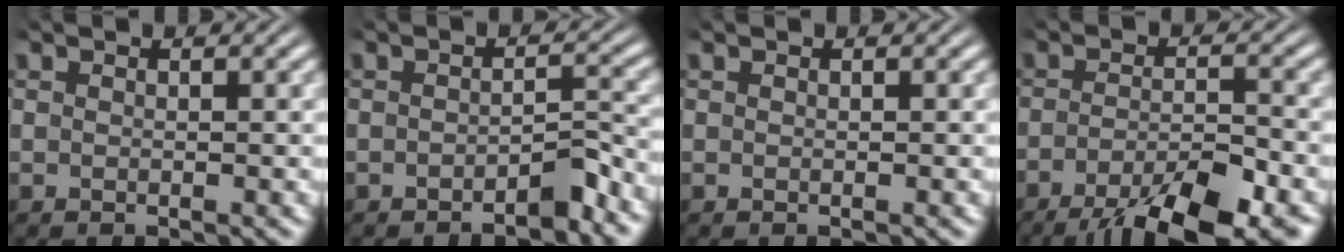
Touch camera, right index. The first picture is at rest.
{"total": 2.2, "force": [-1.8, -0.1, 1.2], "torque": [-0.013, -0.001, -0.033]}
{"total": 0.0}
{"total": 9.0, "force": [-6.2, 2.9, 5.9], "torque": [-0.085, -0.023, -0.089]}